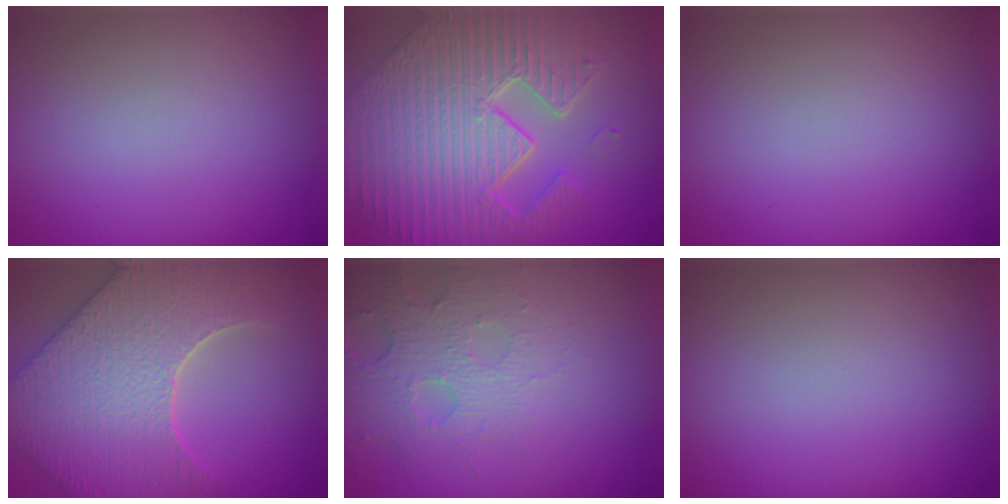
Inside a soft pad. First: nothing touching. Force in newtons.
{"total": 11.6, "press": 7.4, "slide": 8.9}
{"total": 0.0}
{"total": 8.1, "press": 6.9, "slide": 4.2}
{"total": 4.8, "press": 3.4, "slide": 3.4}
{"total": 0.0}